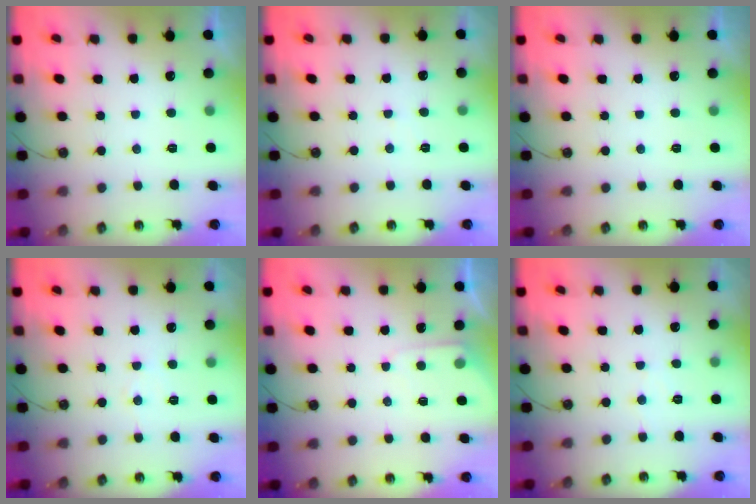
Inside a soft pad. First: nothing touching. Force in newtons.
{"total": 1.9, "press": 1.9, "slide": 0.4}
{"total": 0.0}
{"total": 4.3, "press": 4.3, "slide": 0.7}
{"total": 4.8, "press": 4.8, "slide": 0.7}
{"total": 3.2, "press": 3.2, "slide": 0.5}